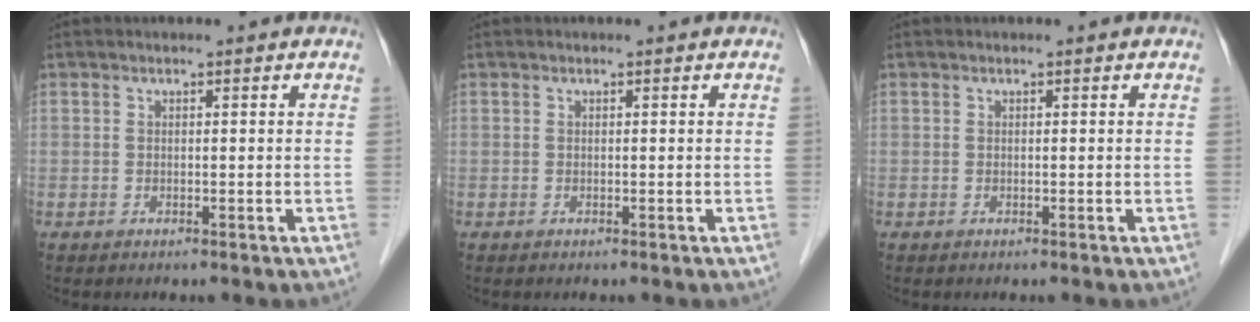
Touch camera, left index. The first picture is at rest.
{"total": 0.0}
{"total": 0.0}